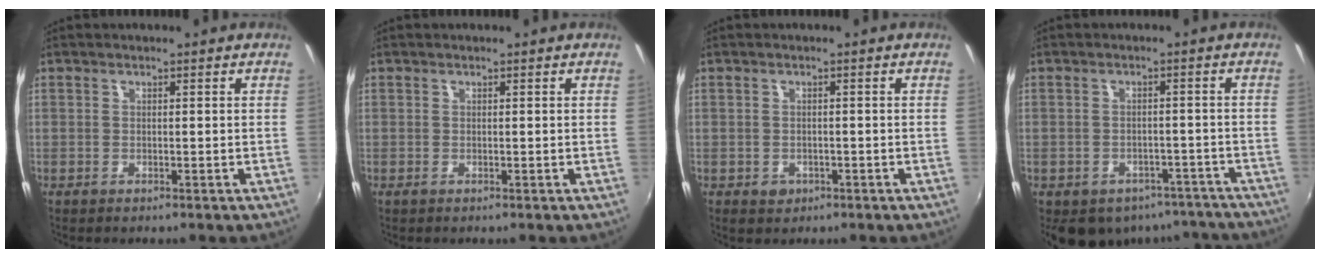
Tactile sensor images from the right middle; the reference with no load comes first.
{"total": 0.0}
{"total": 2.5, "force": [-0.9, 2.1, 0.8], "torque": [-0.019, -0.004, -0.010]}
{"total": 14.5, "force": [-10.7, 8.3, 5.0], "torque": [-0.105, 0.007, -0.117]}